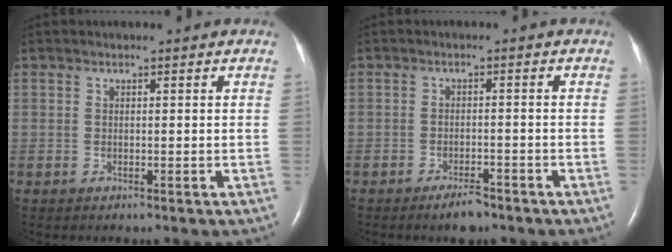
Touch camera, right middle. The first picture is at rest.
{"total": 3.4, "force": [-2.7, 0.9, 1.8], "torque": [-0.038, -0.002, -0.041]}